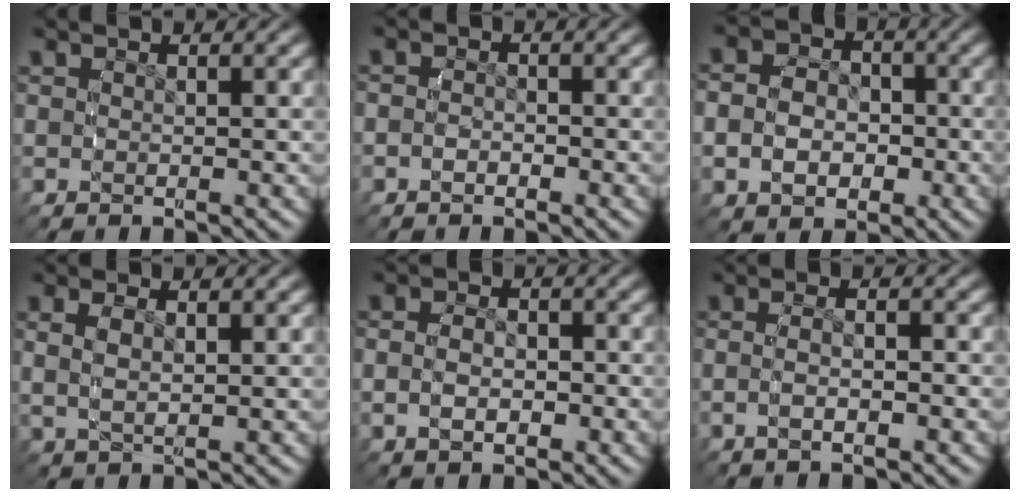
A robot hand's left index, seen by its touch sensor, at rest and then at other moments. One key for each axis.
{"total": 1.9, "fx": -0.9, "fy": 1.5, "fz": 0.7, "tx": -0.026, "ty": 0.001, "tz": -0.020}
{"total": 7.3, "fx": -1.4, "fy": 6.3, "fz": 3.4, "tx": -0.070, "ty": -0.009, "tz": -0.031}
{"total": 2.9, "fx": 0.7, "fy": 1.6, "fz": 2.2, "tx": -0.053, "ty": 0.004, "tz": 0.015}
{"total": 3.4, "fx": -0.7, "fy": 2.4, "fz": 2.3, "tx": -0.048, "ty": 0.004, "tz": -0.014}
{"total": 2.7, "fx": -0.9, "fy": 0.9, "fz": 2.4, "tx": -0.048, "ty": 0.005, "tz": -0.017}